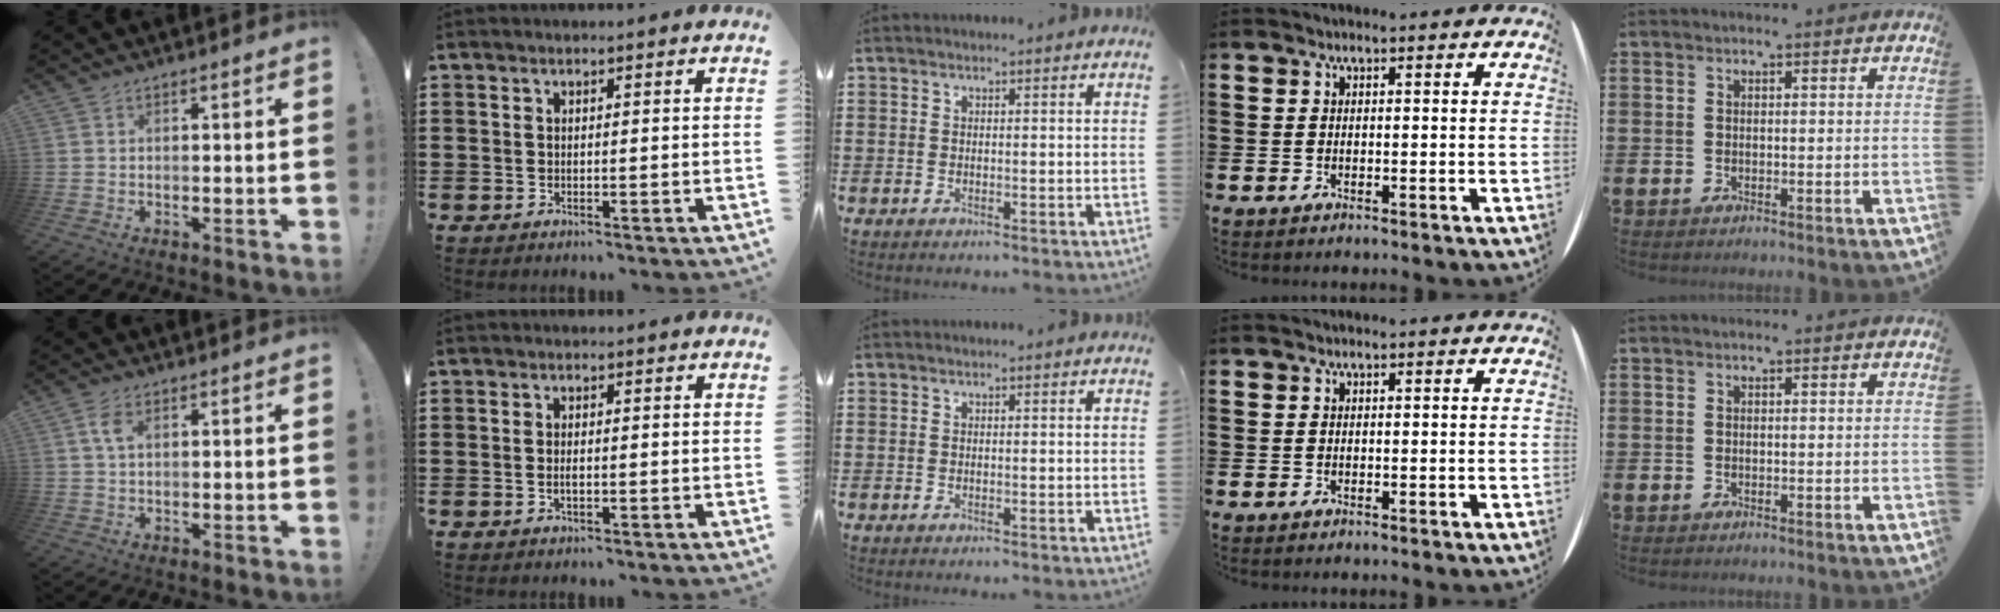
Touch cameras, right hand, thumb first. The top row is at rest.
{"thumb": {"total": 3.9, "force": [1.5, 1.9, 3.1], "torque": [-0.058, 0.002, 0.027]}, "index": {"total": 1.1, "force": [-0.2, 0.3, 1.1], "torque": [-0.020, -0.002, -0.004]}}